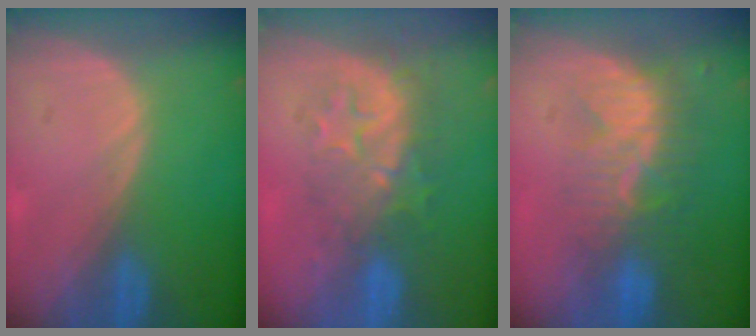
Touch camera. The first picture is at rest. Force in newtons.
{"total": 8.9, "press": 8.1, "slide": 3.7}
{"total": 8.6, "press": 7.8, "slide": 3.5}